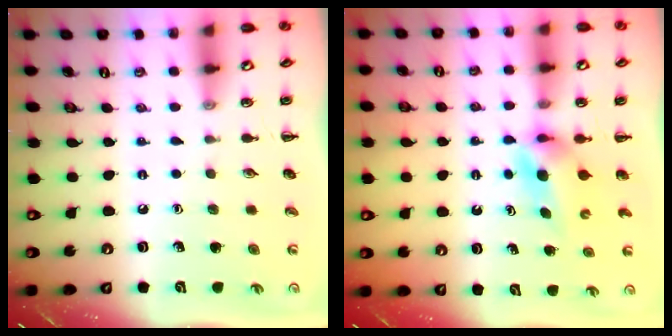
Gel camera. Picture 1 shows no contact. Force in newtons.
{"total": 3.9, "press": 3.9, "slide": 0.5}